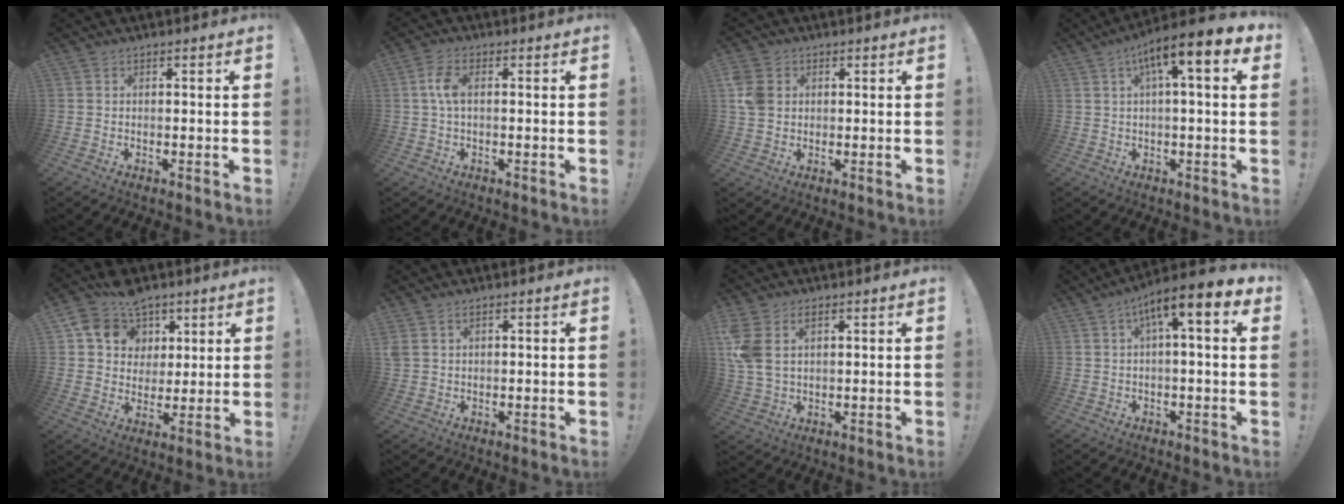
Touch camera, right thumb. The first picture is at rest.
{"total": 5.4, "force": [0.6, 2.8, 4.6], "torque": [-0.089, 0.004, 0.008]}
{"total": 6.8, "force": [1.4, 5.5, 3.7], "torque": [-0.073, 0.008, 0.030]}
{"total": 10.3, "force": [3.7, 1.9, 9.4], "torque": [-0.152, -0.016, 0.057]}
{"total": 13.4, "force": [6.8, 10.6, 4.8], "torque": [-0.071, -0.034, 0.136]}
{"total": 2.4, "force": [1.3, 1.5, 1.4], "torque": [-0.033, 0.002, 0.027]}
{"total": 7.3, "force": [3.4, 4.4, 4.8], "torque": [-0.099, -0.010, 0.066]}
{"total": 9.0, "force": [3.1, 1.7, 8.3], "torque": [-0.138, -0.016, 0.050]}